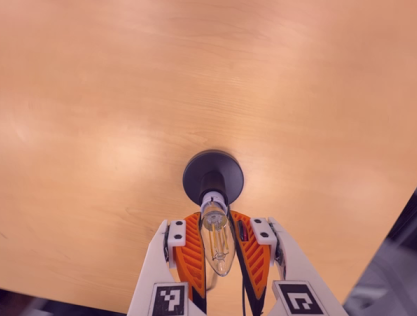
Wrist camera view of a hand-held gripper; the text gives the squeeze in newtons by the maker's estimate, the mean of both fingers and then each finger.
{"total": 17.6, "left": 15.7, "right": 19.6}